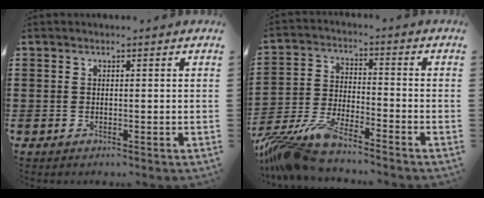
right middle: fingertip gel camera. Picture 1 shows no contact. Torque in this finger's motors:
{"motor_torque": [0.77, 0.11, 0.28, 0.21]}